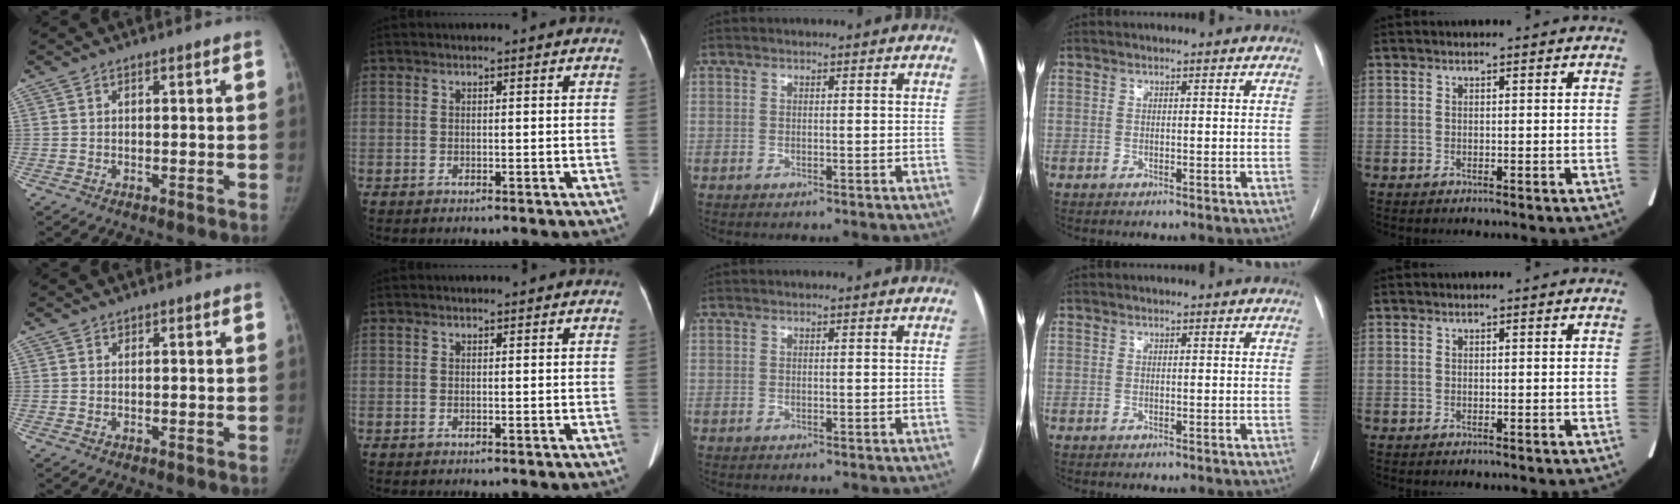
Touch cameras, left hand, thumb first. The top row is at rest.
{"index": {"total": 1.0, "force": [0.9, 0.1, 0.4], "torque": [-0.008, 0.002, 0.011]}}